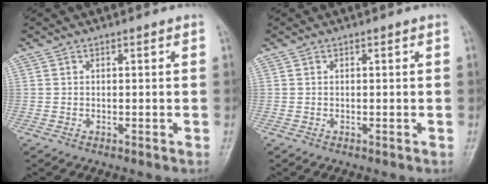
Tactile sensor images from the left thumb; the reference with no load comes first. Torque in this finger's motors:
{"motor_torque": [-0.03, -0.01, 0.00, 0.00, 0.00]}